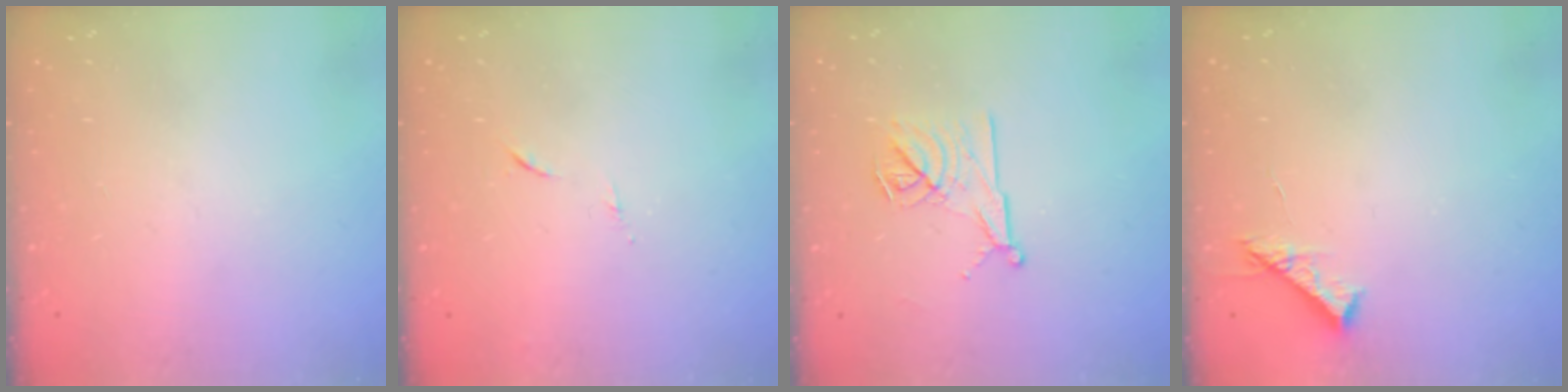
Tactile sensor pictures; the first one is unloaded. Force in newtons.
{"total": 5.4, "press": 5.3, "slide": 0.7}
{"total": 11.3, "press": 11.3, "slide": 0.4}
{"total": 6.0, "press": 6.0, "slide": 0.5}